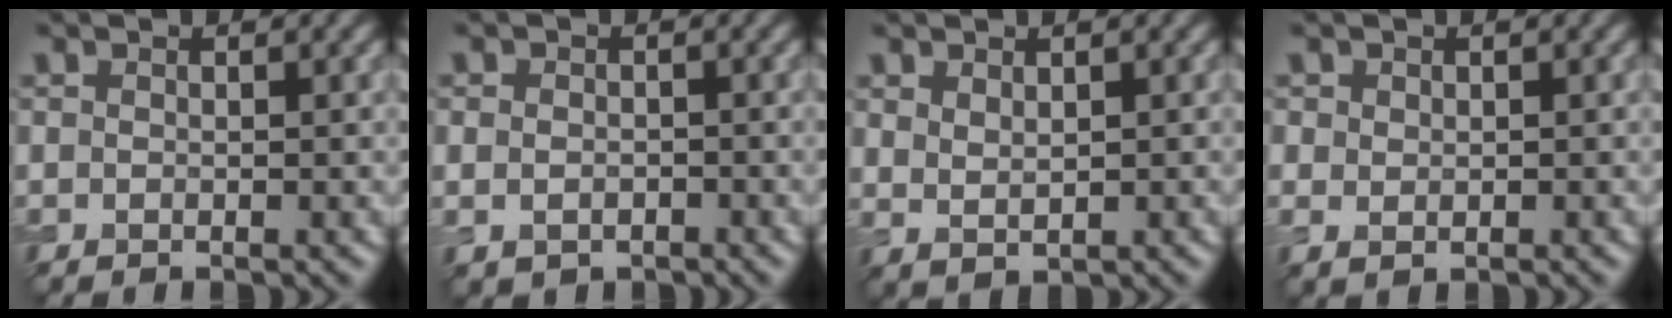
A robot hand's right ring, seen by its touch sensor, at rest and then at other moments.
{"total": 1.8, "force": [-0.5, 1.5, 0.9], "torque": [-0.013, -0.008, -0.008]}
{"total": 1.5, "force": [0.8, 0.8, 1.0], "torque": [-0.023, -0.004, 0.023]}
{"total": 1.2, "force": [0.4, 1.0, 0.6], "torque": [-0.009, 0.000, 0.008]}